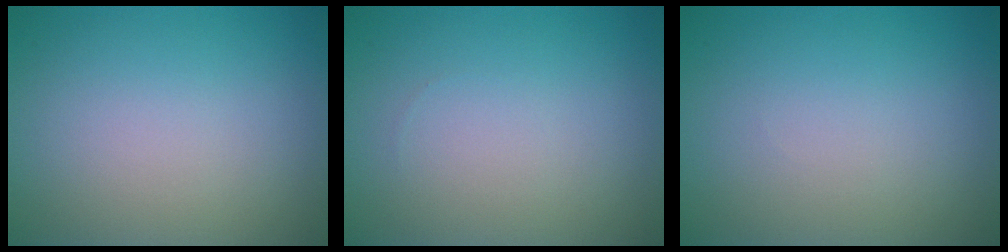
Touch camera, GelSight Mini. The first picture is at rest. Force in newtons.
{"total": 0.0}
{"total": 0.0}